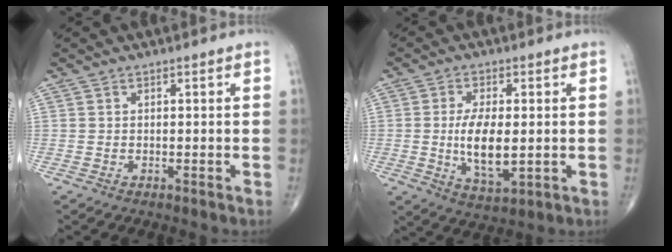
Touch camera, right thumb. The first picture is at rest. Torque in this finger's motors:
{"motor_torque": [2.66, 2.35, 0.74, -0.24, 0.27]}